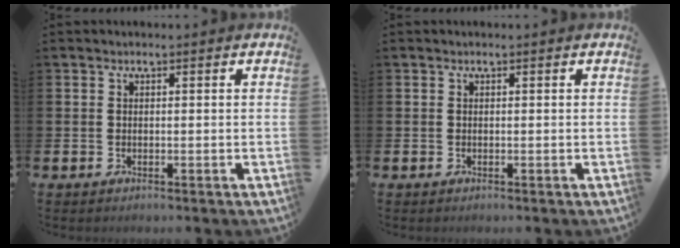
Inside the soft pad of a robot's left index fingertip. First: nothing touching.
{"total": 0.0}